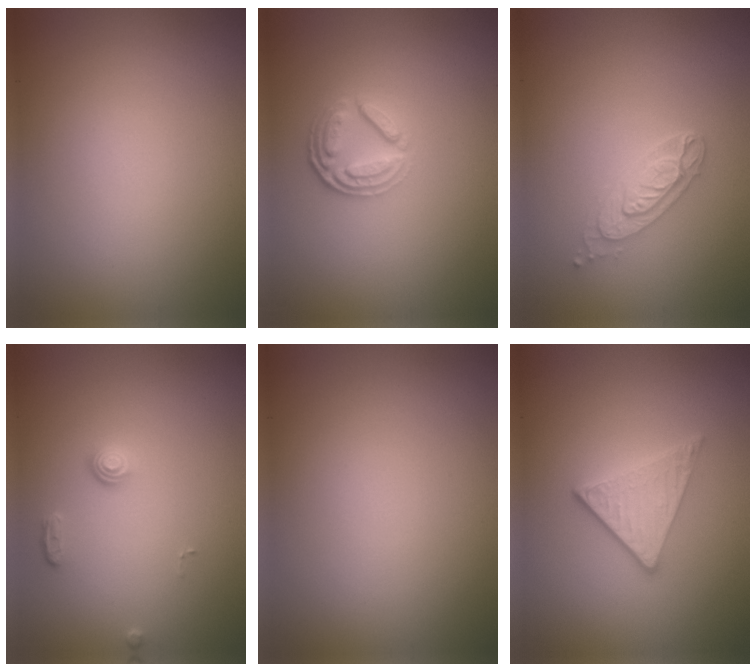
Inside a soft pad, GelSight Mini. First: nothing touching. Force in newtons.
{"total": 3.7, "press": 2.7, "slide": 2.4}
{"total": 2.9, "press": 2.5, "slide": 1.5}
{"total": 1.3, "press": 1.0, "slide": 0.9}
{"total": 0.0}
{"total": 2.8, "press": 2.6, "slide": 1.1}